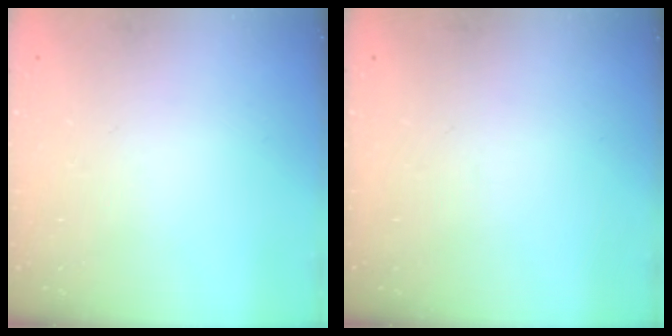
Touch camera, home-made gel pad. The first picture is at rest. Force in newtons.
{"total": 0.0}